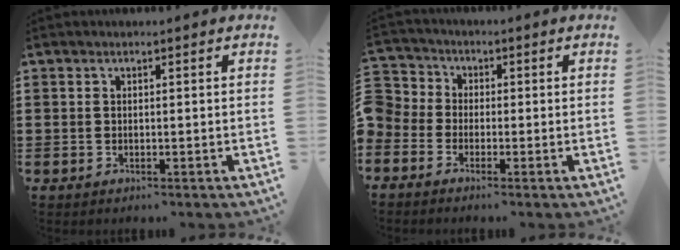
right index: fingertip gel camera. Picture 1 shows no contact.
{"total": 2.6, "force": [-1.6, 2.1, -0.2], "torque": [-0.021, 0.003, -0.042]}